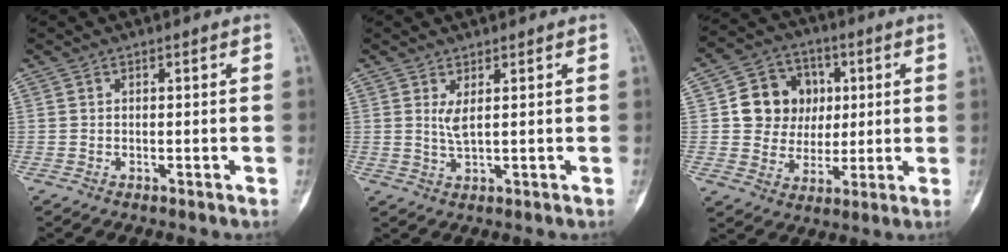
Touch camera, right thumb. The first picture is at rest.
{"total": 2.6, "force": [0.9, 0.4, 2.4], "torque": [-0.057, -0.011, 0.026]}
{"total": 11.8, "force": [2.2, 10.6, 4.8], "torque": [-0.029, 0.003, 0.039]}